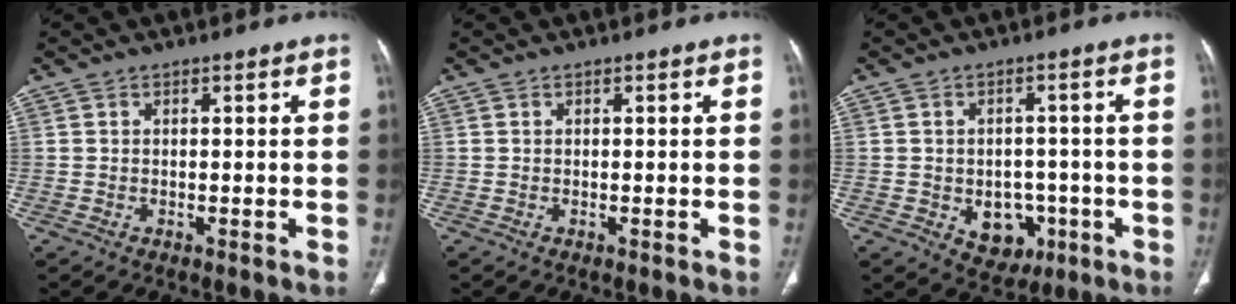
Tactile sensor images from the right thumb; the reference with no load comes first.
{"total": 0.0}
{"total": 7.8, "force": [-2.4, 6.0, 4.2], "torque": [-0.023, 0.017, -0.018]}